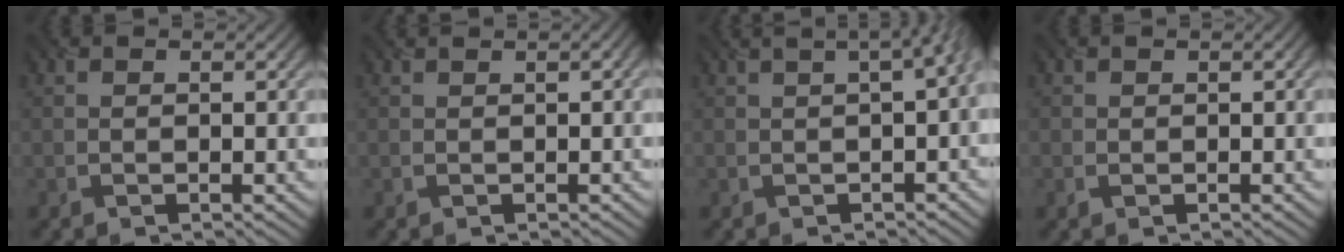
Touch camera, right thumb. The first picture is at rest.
{"total": 1.5, "force": [0.5, 0.3, 1.4], "torque": [-0.017, 0.005, 0.006]}
{"total": 6.5, "force": [0.9, 2.7, 5.8], "torque": [-0.047, 0.029, -0.005]}
{"total": 0.9, "force": [-0.2, 0.7, 0.5], "torque": [-0.012, -0.003, -0.001]}